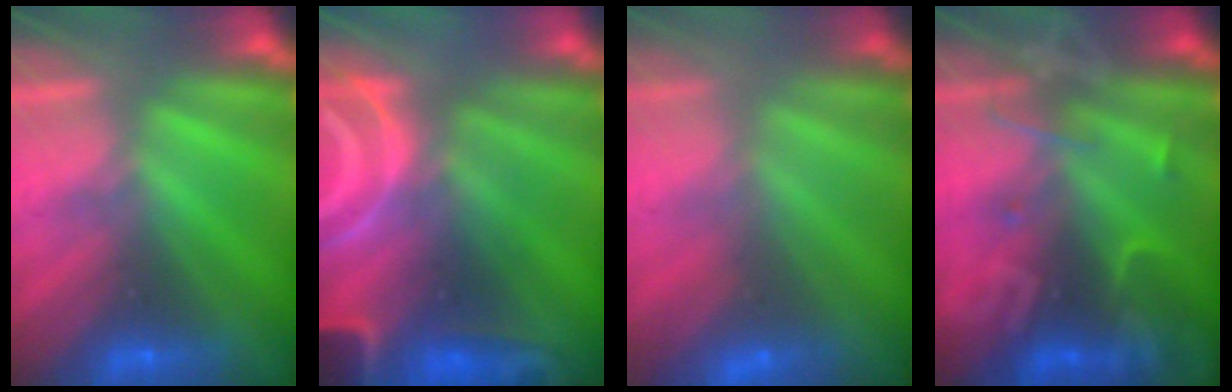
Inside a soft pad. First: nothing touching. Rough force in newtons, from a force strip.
{"total": 8.7}
{"total": 2.7}
{"total": 2.5}